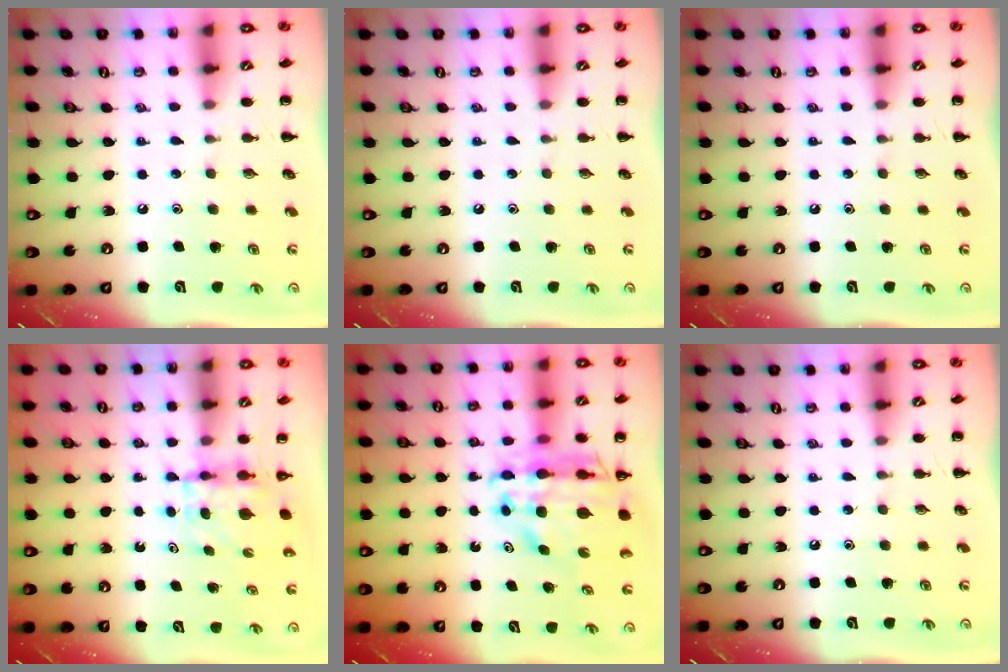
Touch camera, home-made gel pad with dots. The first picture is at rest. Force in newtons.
{"total": 0.0}
{"total": 0.0}
{"total": 3.9, "press": 3.9, "slide": 0.3}
{"total": 13.2, "press": 12.7, "slide": 3.7}
{"total": 0.0}